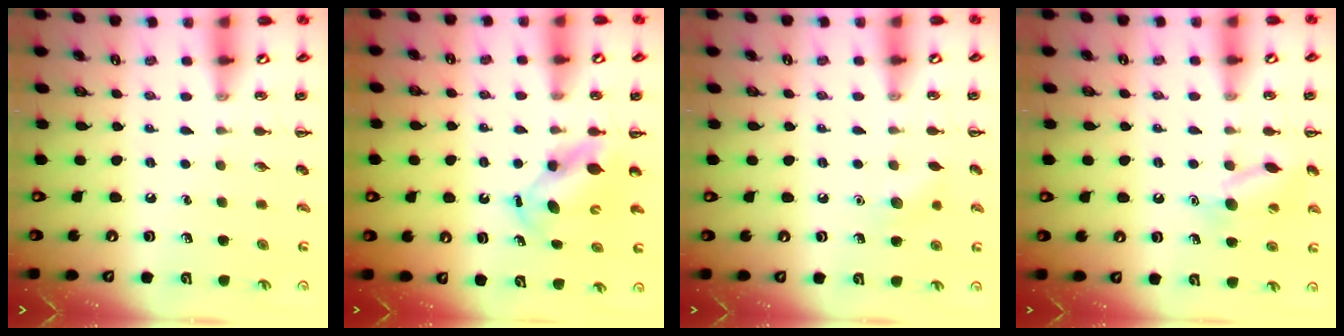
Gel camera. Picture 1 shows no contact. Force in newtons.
{"total": 6.5, "press": 6.5, "slide": 1.0}
{"total": 6.5, "press": 6.3, "slide": 1.3}
{"total": 11.0, "press": 10.9, "slide": 1.5}